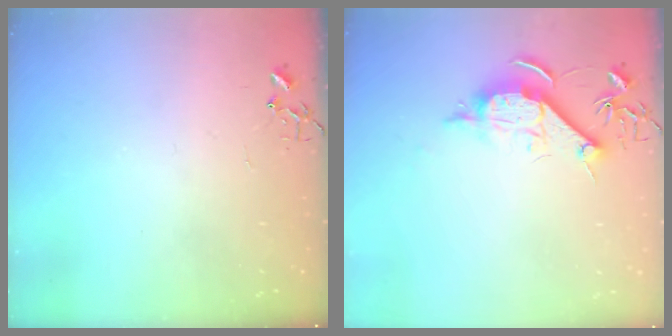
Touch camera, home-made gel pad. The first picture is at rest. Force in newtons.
{"total": 10.4, "press": 10.4, "slide": 0.4}